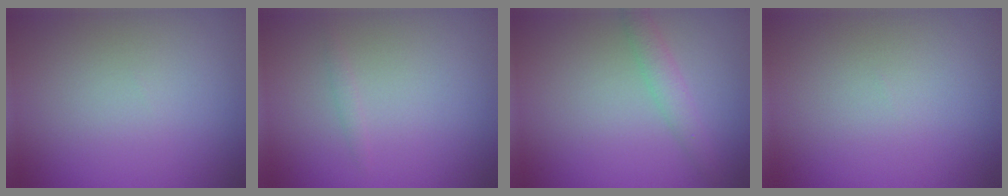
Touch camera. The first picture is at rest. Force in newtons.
{"total": 0.5, "press": 0.5, "slide": 0.0}
{"total": 1.9, "press": 1.9, "slide": 0.0}
{"total": 0.0}